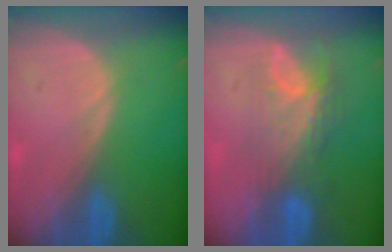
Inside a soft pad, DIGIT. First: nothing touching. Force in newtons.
{"total": 7.8, "press": 6.7, "slide": 4.1}